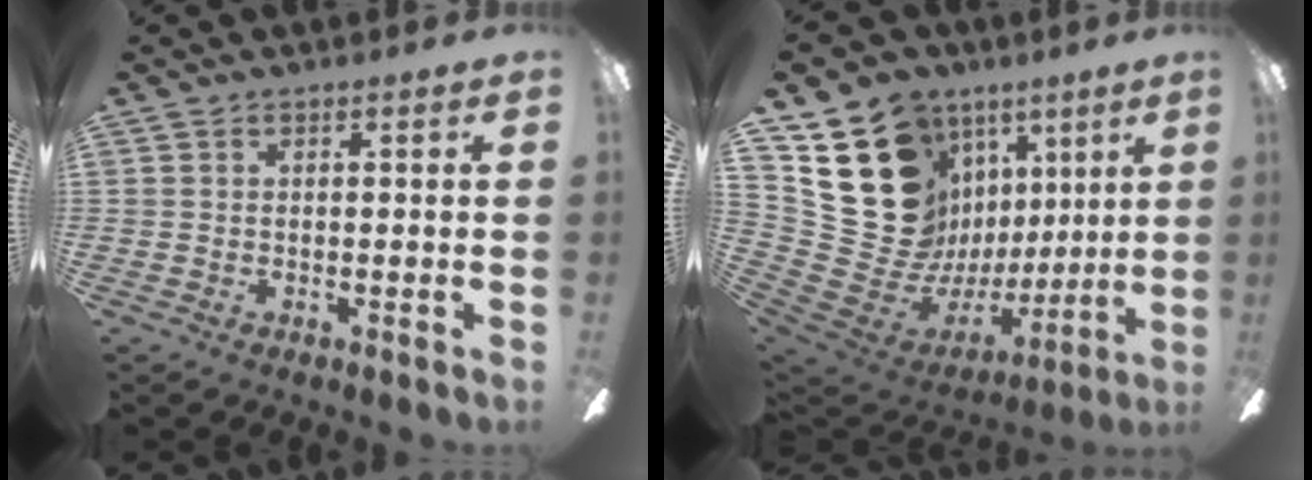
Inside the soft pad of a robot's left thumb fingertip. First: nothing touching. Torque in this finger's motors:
{"motor_torque": [2.49, 2.52, 0.89, -1.08, 0.07]}